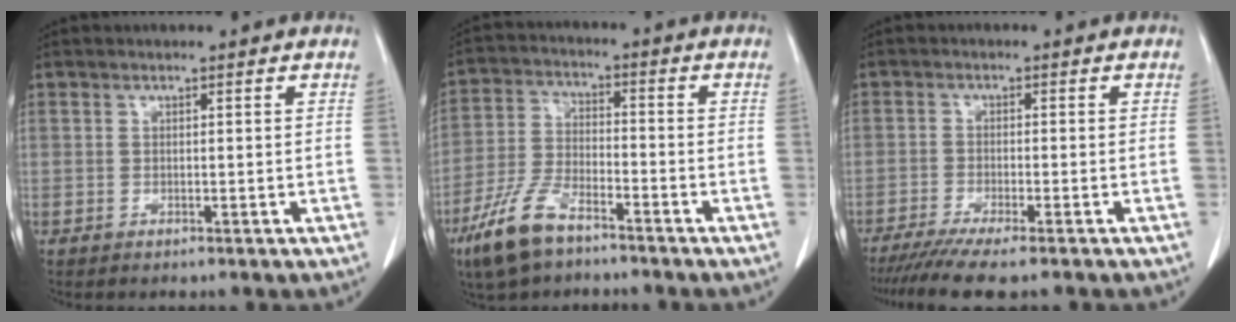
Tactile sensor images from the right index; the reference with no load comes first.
{"total": 9.9, "force": [-6.8, 3.6, 6.2], "torque": [-0.142, -0.011, -0.135]}
{"total": 8.0, "force": [-6.5, -0.1, 4.7], "torque": [-0.068, -0.020, -0.104]}